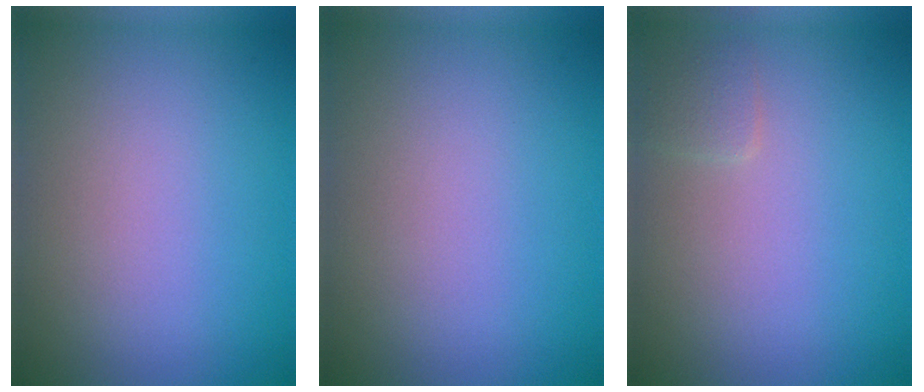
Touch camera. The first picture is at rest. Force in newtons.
{"total": 0.0}
{"total": 0.9, "press": 0.9, "slide": 0.1}